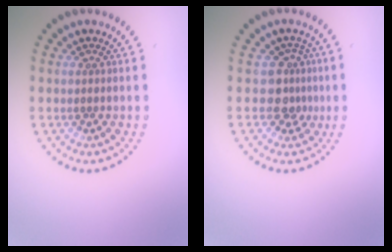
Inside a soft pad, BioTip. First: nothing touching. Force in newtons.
{"total": 2.6, "press": 1.9, "slide": 1.8}